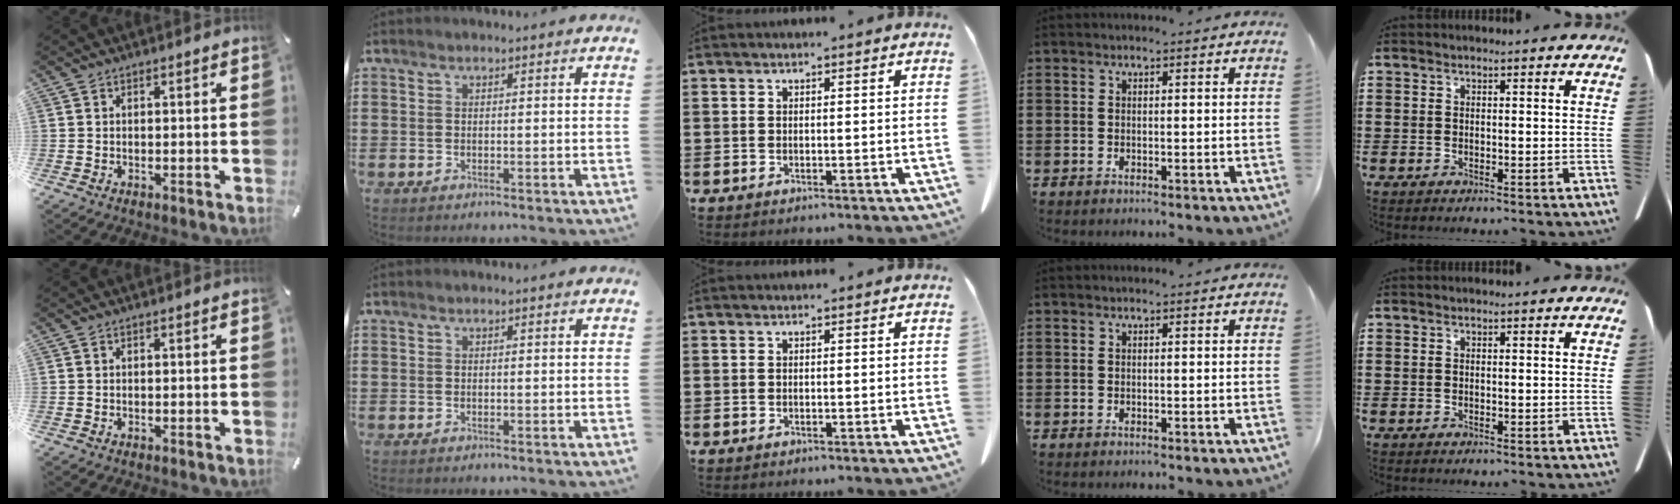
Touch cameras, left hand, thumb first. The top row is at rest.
{}